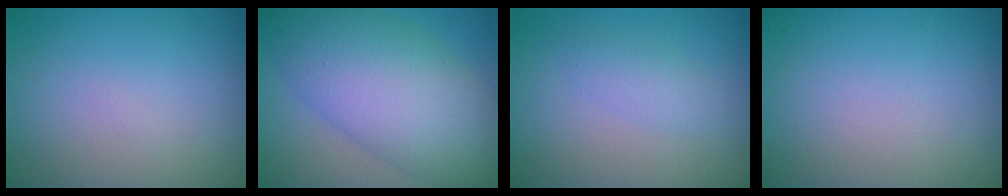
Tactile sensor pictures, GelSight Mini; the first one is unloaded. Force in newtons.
{"total": 10.4, "press": 10.4, "slide": 0.2}
{"total": 1.7, "press": 1.7, "slide": 0.1}
{"total": 0.0}